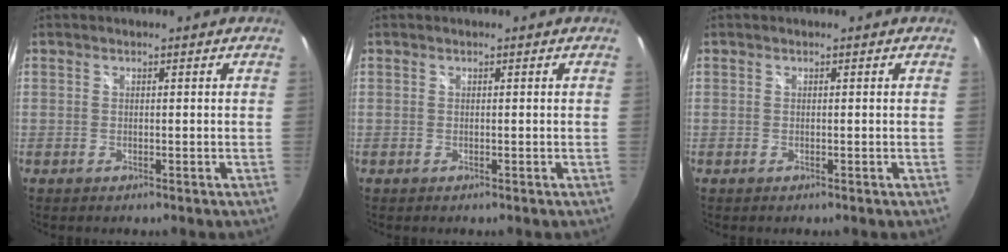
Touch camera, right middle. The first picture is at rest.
{"total": 0.0}
{"total": 0.0}